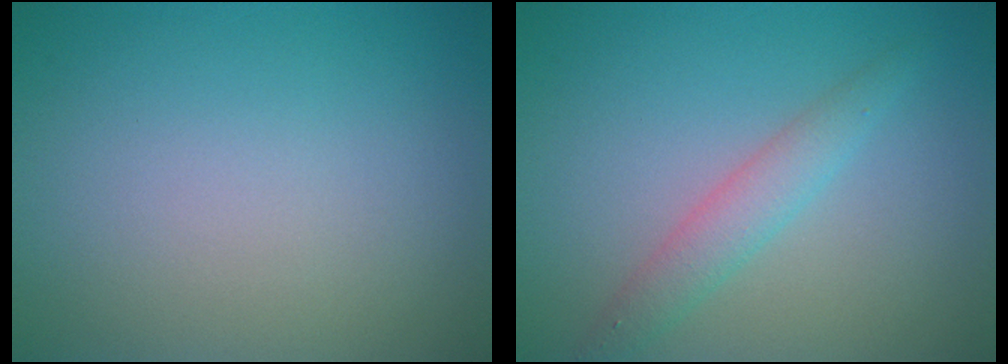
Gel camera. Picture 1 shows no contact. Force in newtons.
{"total": 2.3, "press": 2.3, "slide": 0.1}